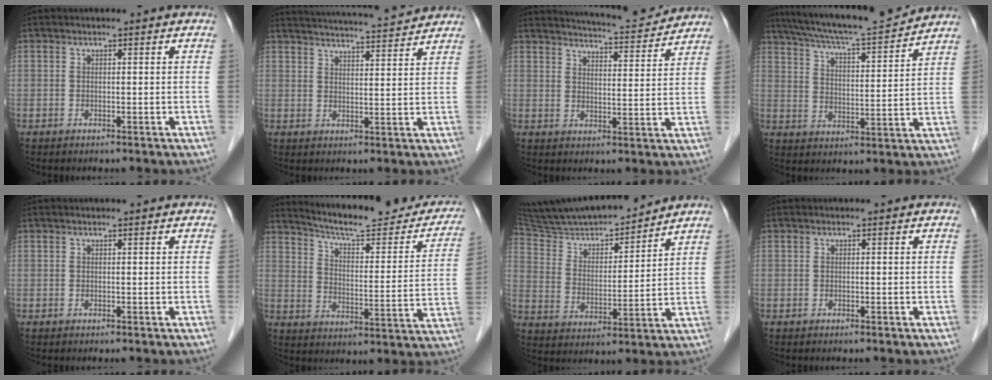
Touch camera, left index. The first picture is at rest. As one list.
[{"total": 14.2, "force": [13.6, 0.6, 4.2], "torque": [-0.075, 0.015, 0.188]}, {"total": 11.9, "force": [11.4, 0.9, 3.0], "torque": [-0.050, 0.003, 0.152]}, {"total": 16.2, "force": [14.9, 0.6, 6.3], "torque": [-0.115, 0.008, 0.229]}, {"total": 0.7, "force": [0.6, 0.0, 0.3], "torque": [-0.005, 0.009, 0.011]}, {"total": 22.3, "force": [20.0, 4.0, 9.0], "torque": [-0.120, -0.034, 0.258]}, {"total": 17.3, "force": [16.0, 1.6, 6.4], "torque": [-0.117, 0.008, 0.280]}, {"total": 0.0}]